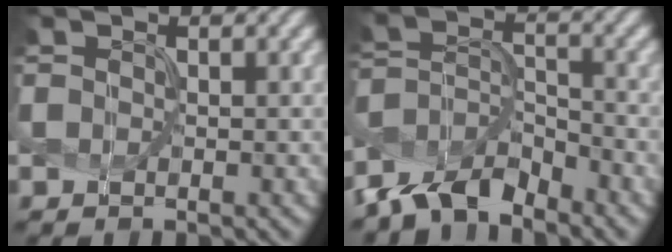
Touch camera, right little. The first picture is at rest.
{"total": 5.5, "force": [-4.9, 2.0, 1.6], "torque": [-0.031, 0.000, -0.098]}